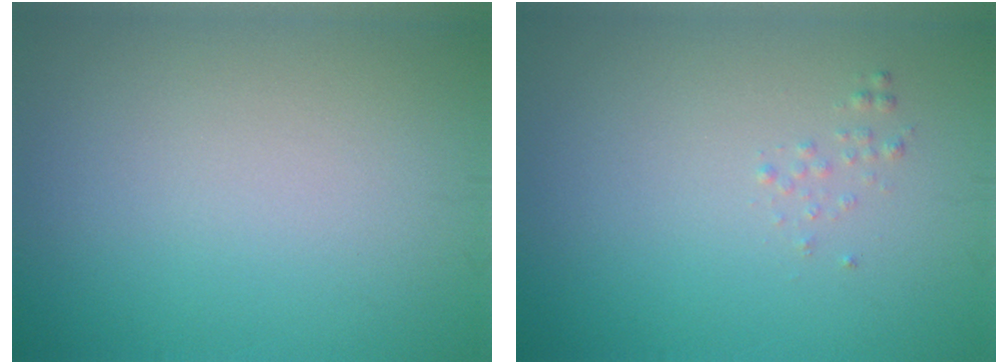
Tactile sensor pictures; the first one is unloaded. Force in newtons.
{"total": 0.6, "press": 0.6, "slide": 0.1}